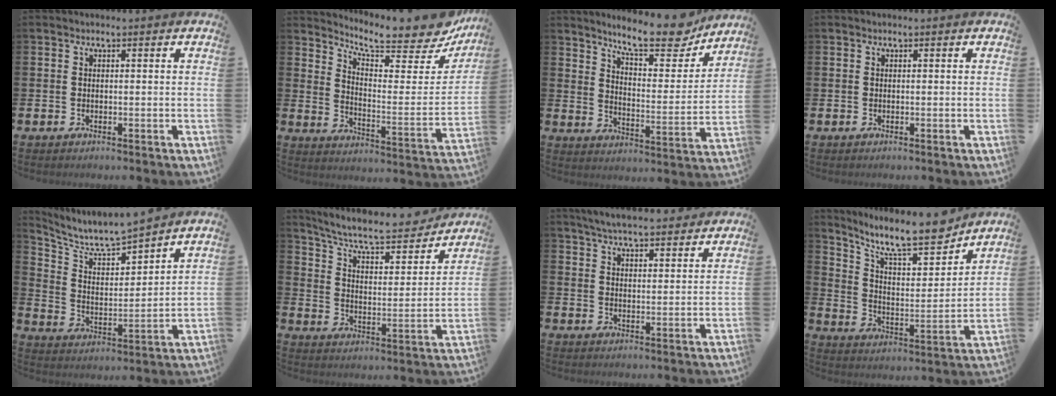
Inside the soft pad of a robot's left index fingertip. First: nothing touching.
{"total": 9.1, "force": [8.6, 1.6, 2.6], "torque": [-0.059, -0.077, 0.147]}
{"total": 11.4, "force": [10.2, 2.4, 4.7], "torque": [-0.085, -0.065, 0.175]}
{"total": 0.0}
{"total": 6.9, "force": [6.6, 0.9, 2.0], "torque": [-0.074, -0.054, 0.109]}
{"total": 8.8, "force": [8.0, 2.0, 3.1], "torque": [-0.089, -0.054, 0.135]}
{"total": 5.5, "force": [5.3, 0.5, 1.0], "torque": [-0.031, -0.026, 0.096]}
{"total": 12.5, "force": [10.8, 2.9, 5.7], "torque": [-0.127, -0.072, 0.185]}